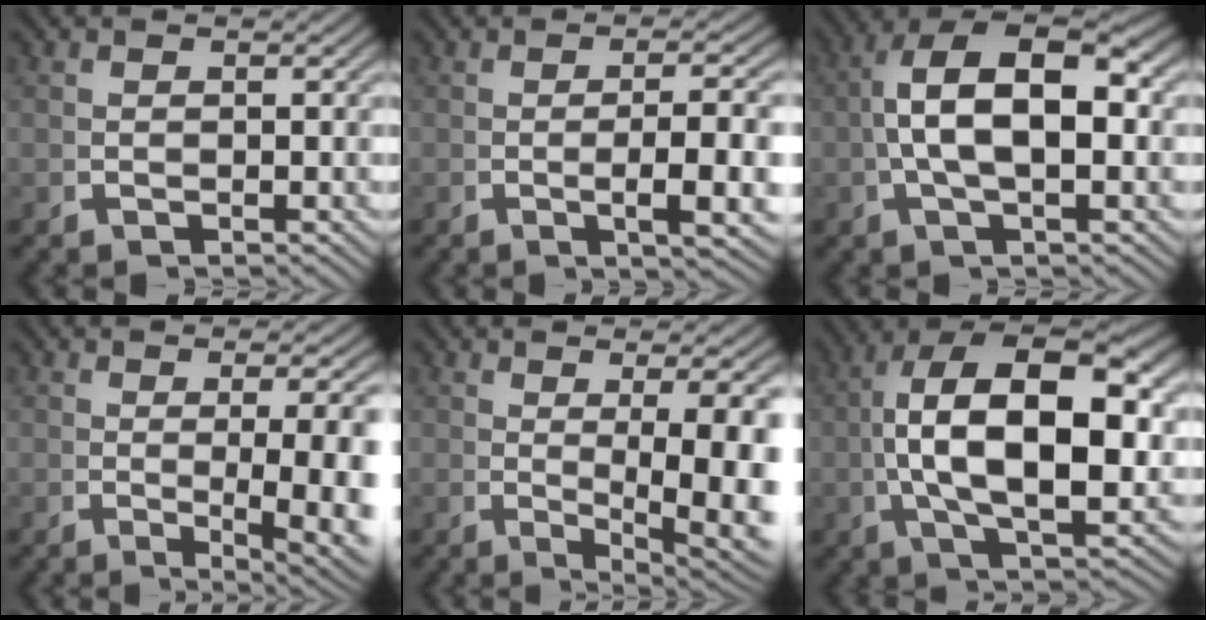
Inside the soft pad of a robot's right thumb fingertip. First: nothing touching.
{"total": 5.1, "force": [-0.7, 1.1, 4.9], "torque": [-0.079, 0.006, -0.011]}
{"total": 10.0, "force": [1.0, 5.4, 8.4], "torque": [-0.153, -0.012, 0.021]}
{"total": 6.6, "force": [-1.0, 2.2, 6.1], "torque": [-0.089, -0.015, -0.006]}
{"total": 8.2, "force": [-0.3, 3.3, 7.5], "torque": [-0.114, -0.027, 0.015]}
{"total": 14.1, "force": [0.8, 7.3, 12.0], "torque": [-0.223, -0.040, 0.031]}